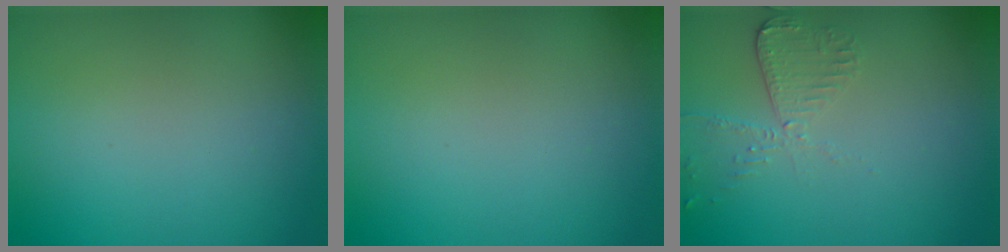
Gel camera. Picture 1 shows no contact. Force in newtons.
{"total": 0.0}
{"total": 2.5, "press": 2.3, "slide": 1.2}